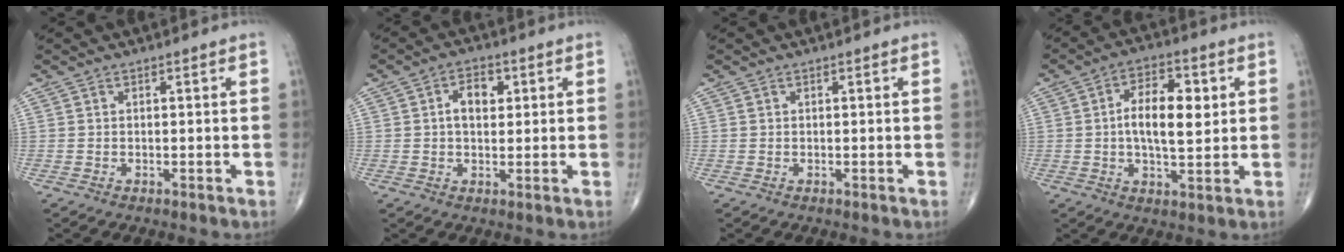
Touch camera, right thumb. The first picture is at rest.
{"total": 5.2, "force": [1.1, 3.3, 3.9], "torque": [-0.050, 0.005, 0.014]}
{"total": 0.0}
{"total": 11.6, "force": [1.5, 5.4, 10.2], "torque": [-0.156, 0.004, 0.021]}